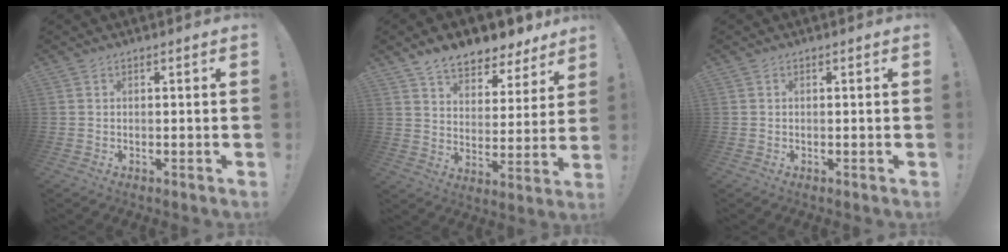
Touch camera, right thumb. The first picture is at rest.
{"total": 10.1, "force": [8.7, 4.0, 3.4], "torque": [-0.064, -0.067, 0.157]}
{"total": 0.0}